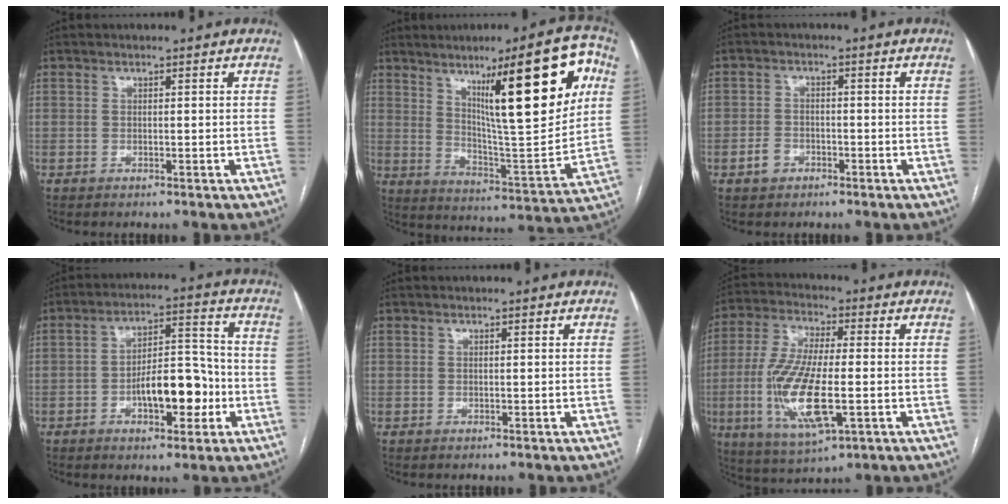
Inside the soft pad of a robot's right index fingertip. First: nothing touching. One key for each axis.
{"total": 21.9, "fx": 9.0, "fy": 3.1, "fz": 19.7, "tx": -0.262, "ty": 0.002, "tz": 0.135}
{"total": 3.1, "fx": -1.6, "fy": 2.5, "fz": 1.0, "tx": -0.015, "ty": 0.009, "tz": -0.024}
{"total": 10.5, "fx": -3.2, "fy": 4.1, "fz": 9.1, "tx": -0.143, "ty": 0.022, "tz": -0.049}
{"total": 0.0}
{"total": 14.8, "fx": -3.1, "fy": 3.9, "fz": 13.9, "tx": -0.294, "ty": -0.015, "tz": -0.053}